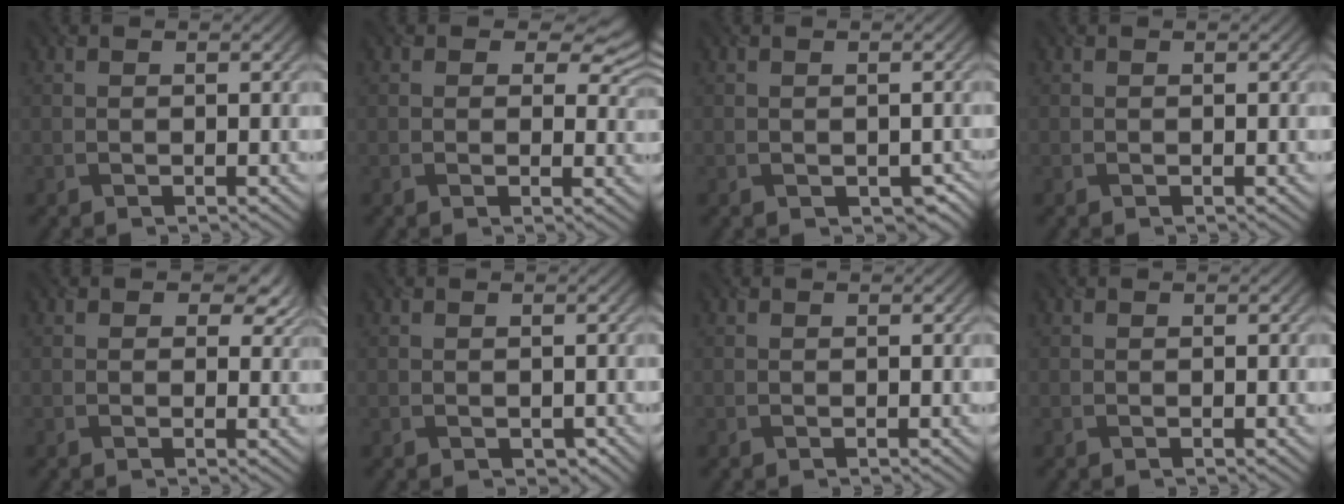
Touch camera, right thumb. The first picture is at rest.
{"total": 4.7, "force": [2.0, 3.1, 2.8], "torque": [-0.033, -0.008, 0.024]}
{"total": 1.8, "force": [-0.9, 1.5, 0.6], "torque": [-0.016, -0.016, -0.009]}
{"total": 0.0}
{"total": 3.5, "force": [1.4, 2.4, 2.1], "torque": [-0.026, -0.009, 0.018]}
{"total": 0.6, "force": [-0.3, 0.6, -0.1], "torque": [-0.002, -0.007, -0.007]}
{"total": 0.0}
{"total": 0.0}